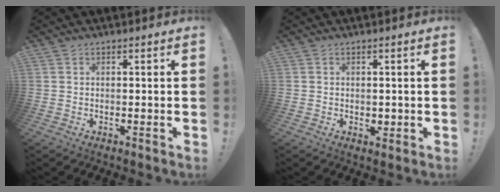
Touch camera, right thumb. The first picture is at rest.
{"total": 1.4, "force": [0.3, 1.2, 0.6], "torque": [-0.002, -0.001, 0.005]}